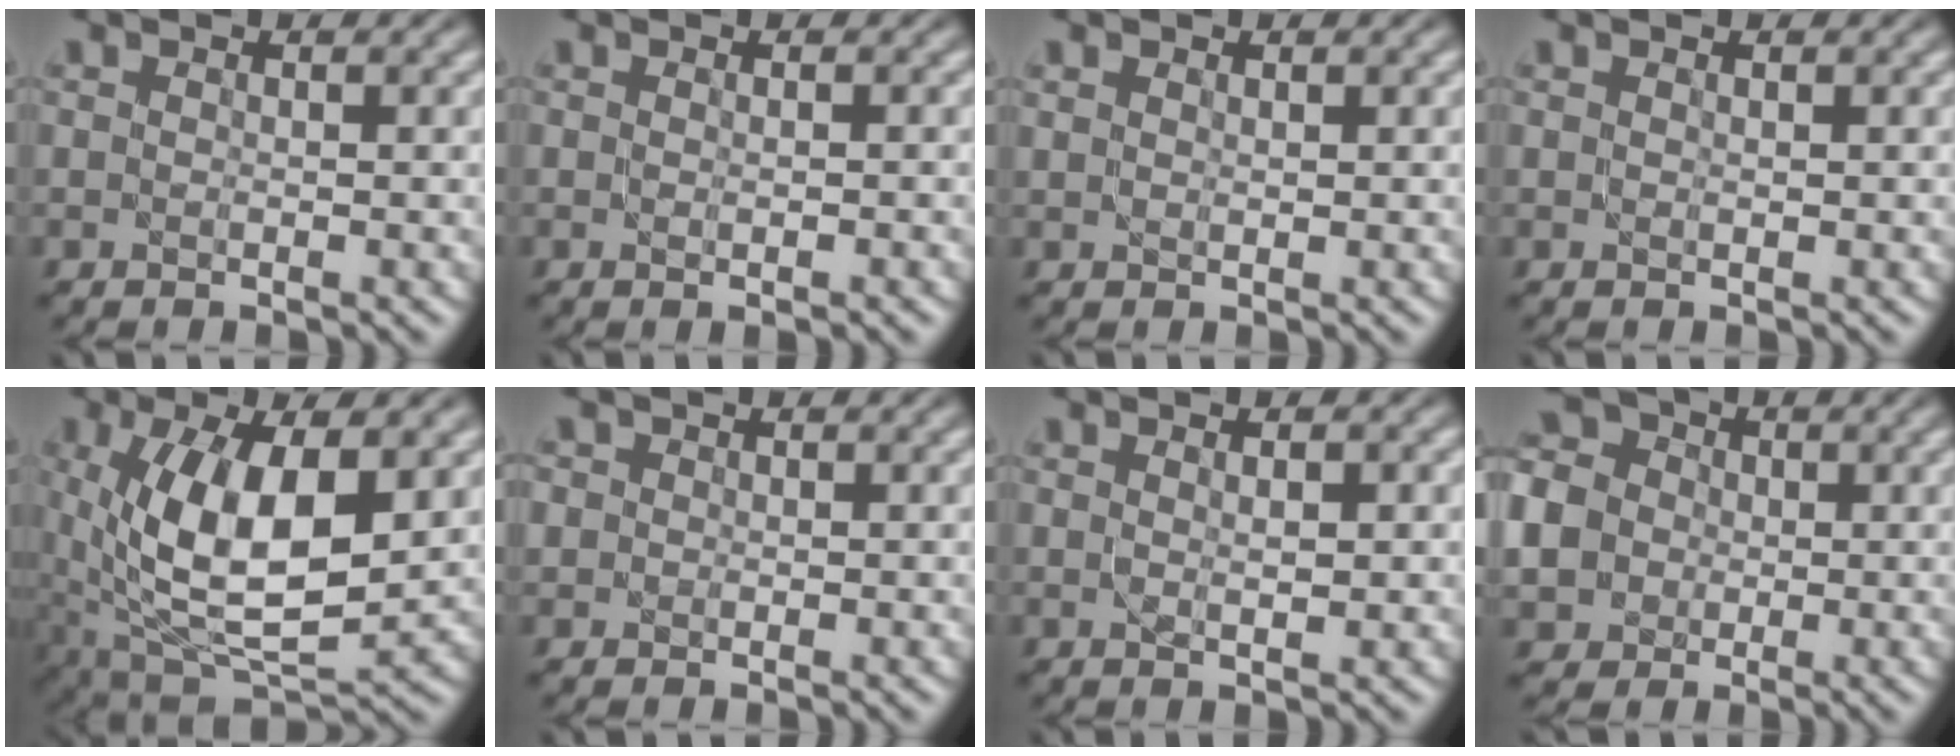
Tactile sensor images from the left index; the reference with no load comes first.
{"total": 1.3, "force": [0.0, 0.4, 1.2], "torque": [-0.008, -0.006, -0.004]}
{"total": 0.7, "force": [0.5, 0.4, 0.2], "torque": [-0.005, -0.002, 0.012]}
{"total": 0.0}
{"total": 11.2, "force": [1.2, 5.2, 9.9], "torque": [-0.187, -0.011, 0.026]}
{"total": 1.4, "force": [0.4, 1.3, 0.3], "torque": [-0.003, 0.004, 0.000]}
{"total": 1.9, "force": [0.5, 0.5, 1.7], "torque": [-0.028, -0.003, 0.010]}
{"total": 8.4, "force": [-1.1, 7.5, 3.5], "torque": [-0.096, 0.002, -0.047]}